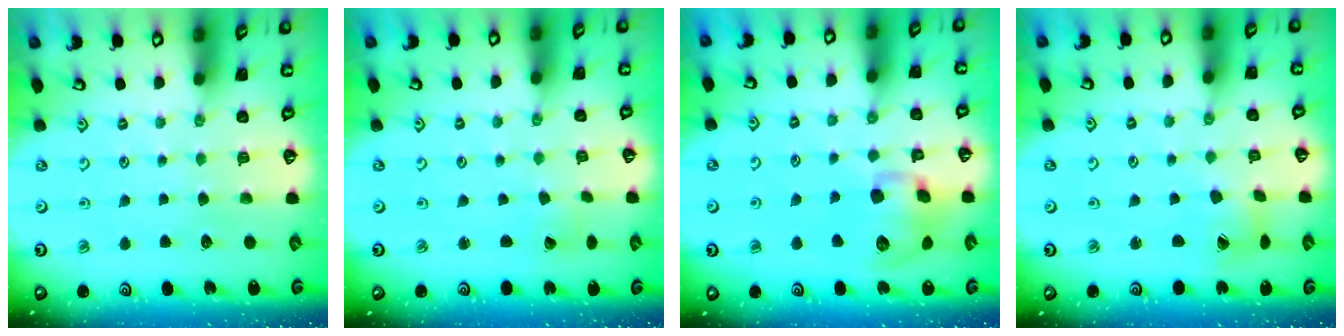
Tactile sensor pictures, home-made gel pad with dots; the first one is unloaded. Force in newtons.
{"total": 0.8, "press": 0.8, "slide": 0.1}
{"total": 11.7, "press": 11.5, "slide": 2.0}
{"total": 5.4, "press": 5.4, "slide": 0.5}